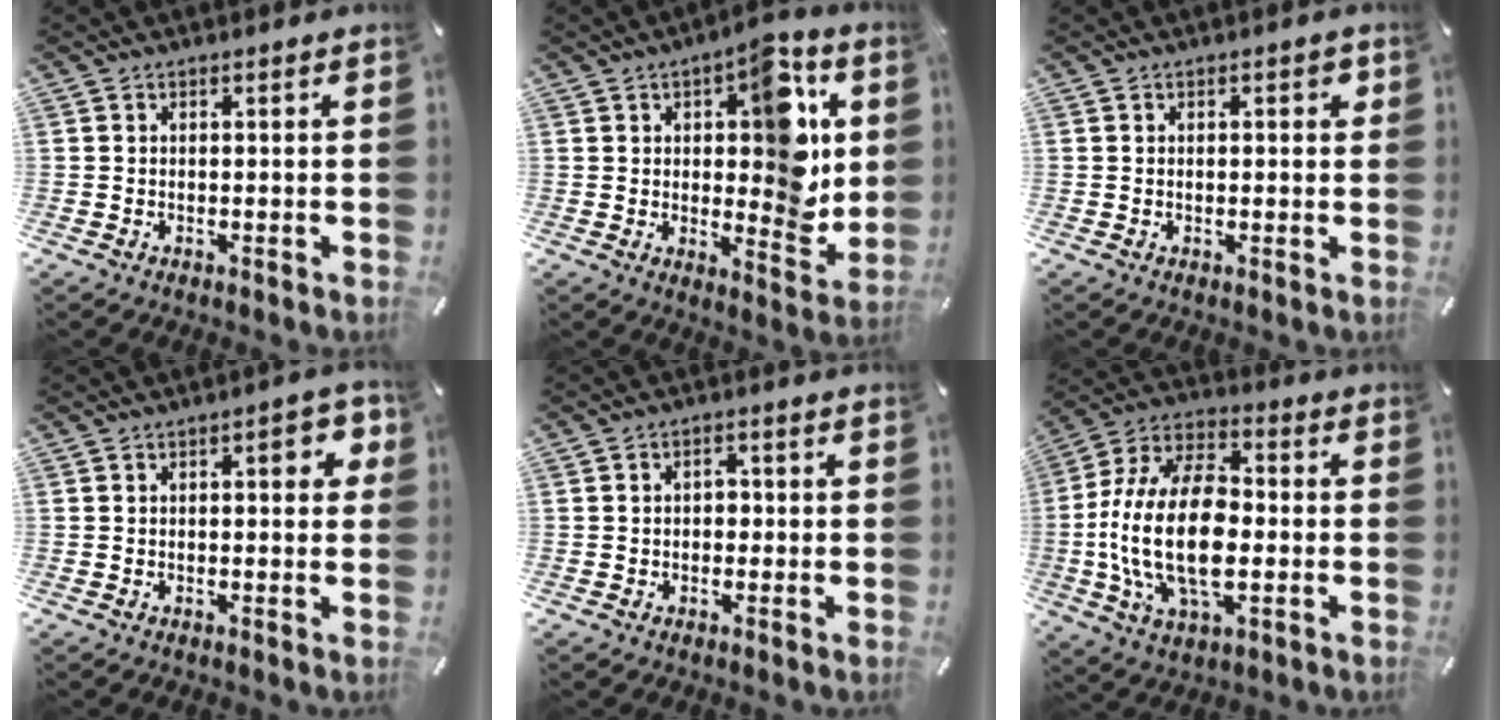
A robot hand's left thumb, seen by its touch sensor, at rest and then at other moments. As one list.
[{"total": 15.0, "force": [3.9, 7.5, 12.4], "torque": [-0.130, -0.030, 0.061]}, {"total": 1.8, "force": [0.4, 0.8, 1.5], "torque": [-0.015, 0.001, 0.001]}, {"total": 5.8, "force": [1.2, 2.6, 5.0], "torque": [-0.049, -0.004, 0.009]}, {"total": 2.6, "force": [-0.1, 1.9, 1.8], "torque": [-0.028, 0.005, -0.007]}, {"total": 20.5, "force": [-2.7, 12.0, 16.4], "torque": [-0.357, -0.003, -0.050]}]